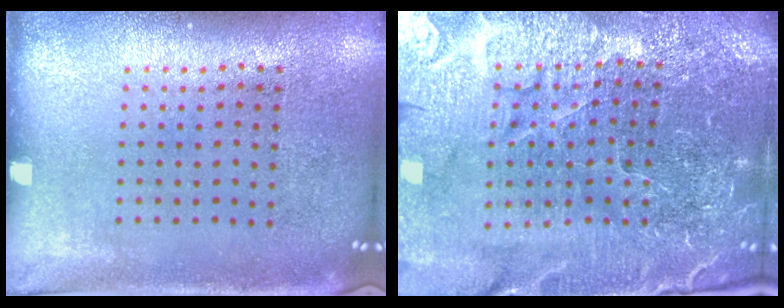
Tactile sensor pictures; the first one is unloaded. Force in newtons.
{"total": 5.3, "press": 5.0, "slide": 1.8}